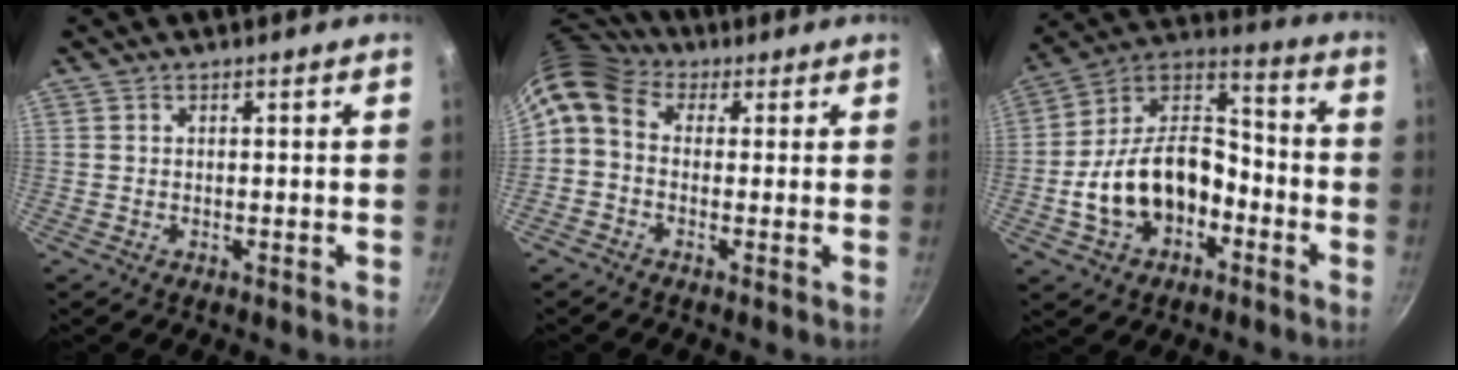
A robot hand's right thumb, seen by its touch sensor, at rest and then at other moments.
{"total": 7.8, "force": [1.5, 5.8, 5.0], "torque": [-0.094, 0.024, 0.006]}
{"total": 18.1, "force": [-5.7, 11.9, 12.3], "torque": [-0.182, 0.068, -0.106]}